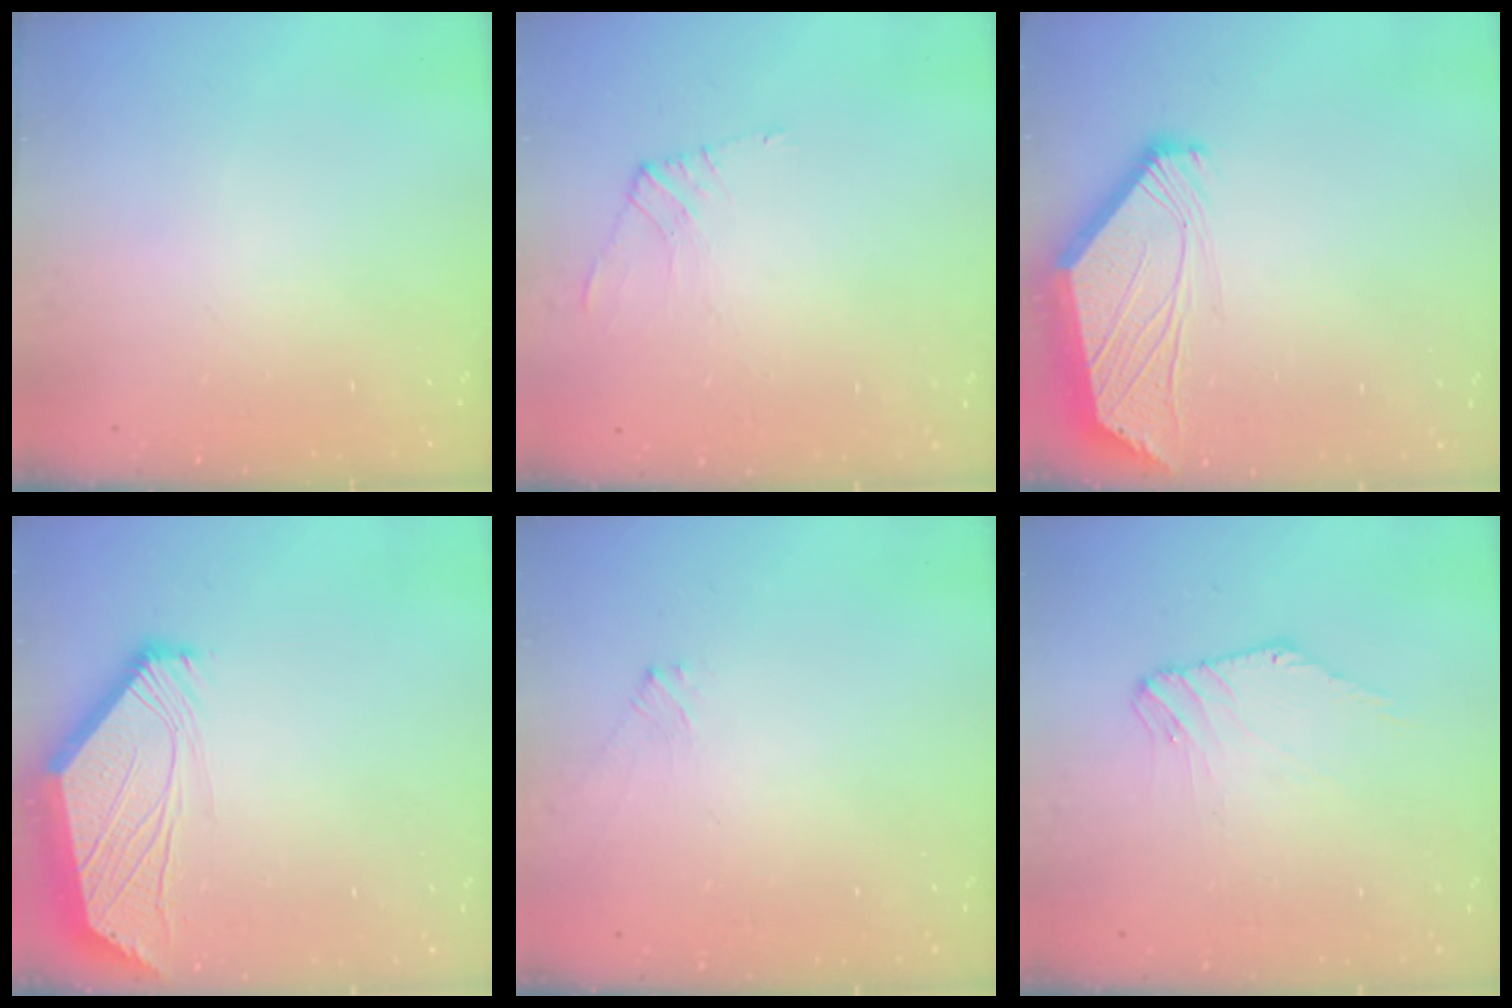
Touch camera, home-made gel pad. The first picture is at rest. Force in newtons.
{"total": 2.9, "press": 2.9, "slide": 0.5}
{"total": 2.4, "press": 2.4, "slide": 0.6}
{"total": 2.6, "press": 2.6, "slide": 0.5}
{"total": 0.7, "press": 0.6, "slide": 0.3}
{"total": 2.0, "press": 2.0, "slide": 0.5}